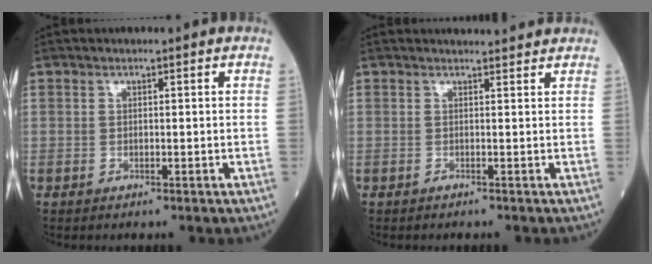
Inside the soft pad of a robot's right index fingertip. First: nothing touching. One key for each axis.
{"total": 2.9, "fx": 2.7, "fy": 0.5, "fz": 1.0, "tx": -0.029, "ty": 0.024, "tz": 0.024}